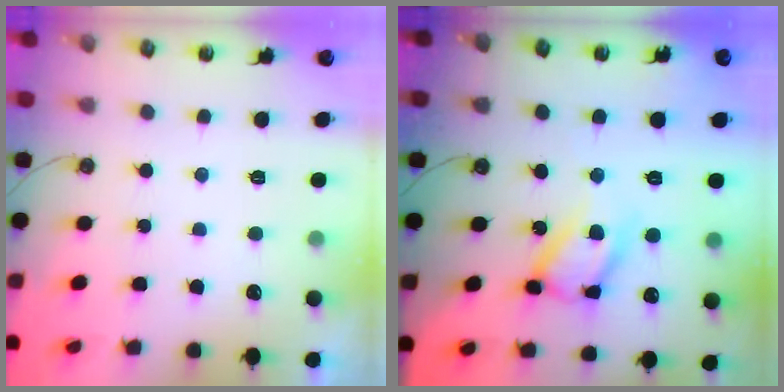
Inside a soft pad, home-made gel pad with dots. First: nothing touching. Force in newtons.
{"total": 13.8, "press": 13.7, "slide": 1.3}